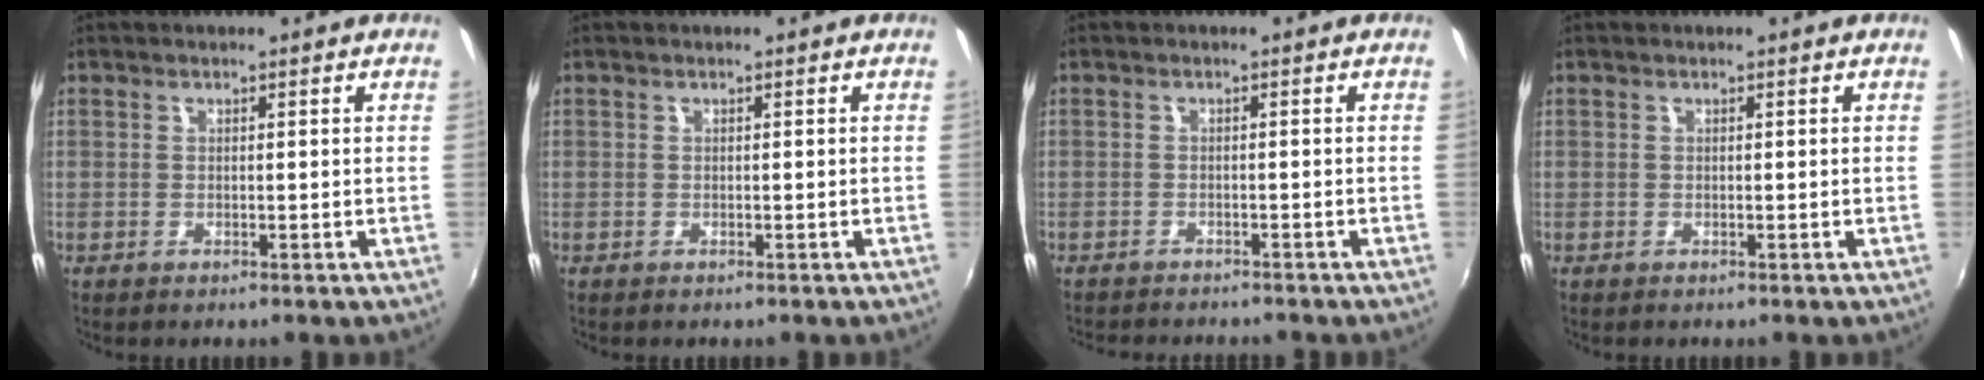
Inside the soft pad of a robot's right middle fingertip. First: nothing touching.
{"total": 0.0}
{"total": 5.3, "force": [-4.9, 0.9, 1.6], "torque": [-0.046, -0.013, -0.073]}
{"total": 0.0}